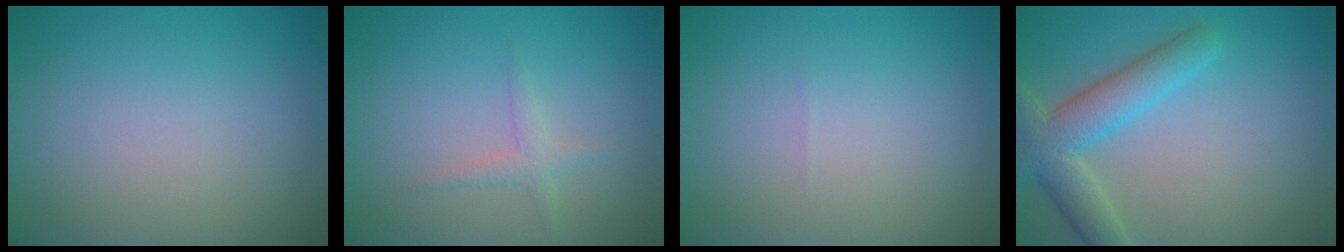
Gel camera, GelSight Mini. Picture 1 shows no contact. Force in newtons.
{"total": 1.3, "press": 1.3, "slide": 0.1}
{"total": 0.0}
{"total": 5.4, "press": 5.4, "slide": 0.4}